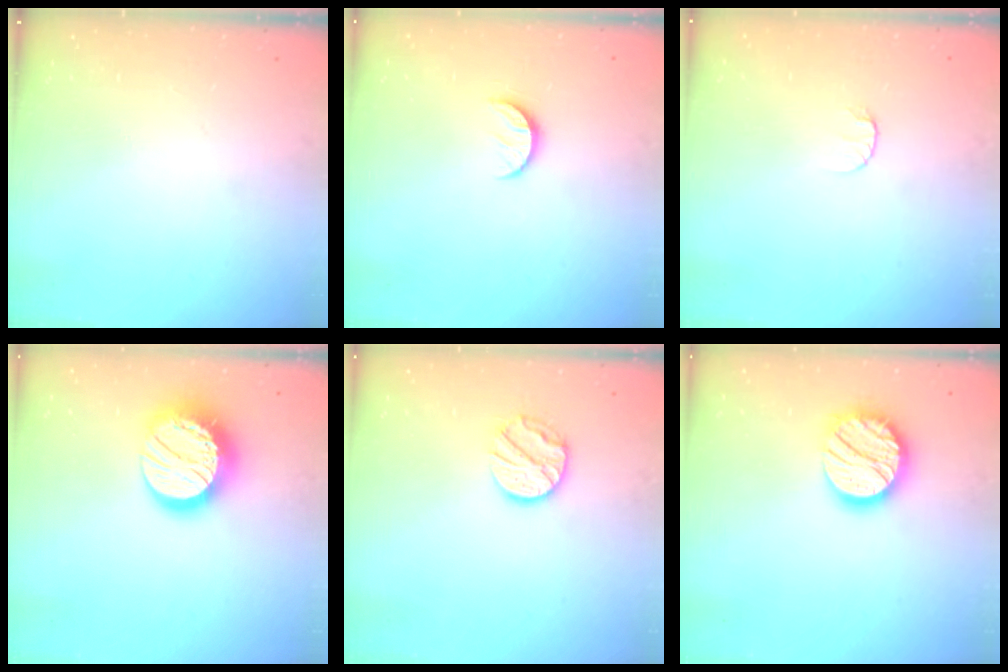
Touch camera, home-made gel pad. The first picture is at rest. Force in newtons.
{"total": 6.1, "press": 6.1, "slide": 0.6}
{"total": 5.0, "press": 5.0, "slide": 0.5}
{"total": 17.5, "press": 17.5, "slide": 1.2}
{"total": 10.6, "press": 10.6, "slide": 0.9}
{"total": 17.0, "press": 17.0, "slide": 1.3}